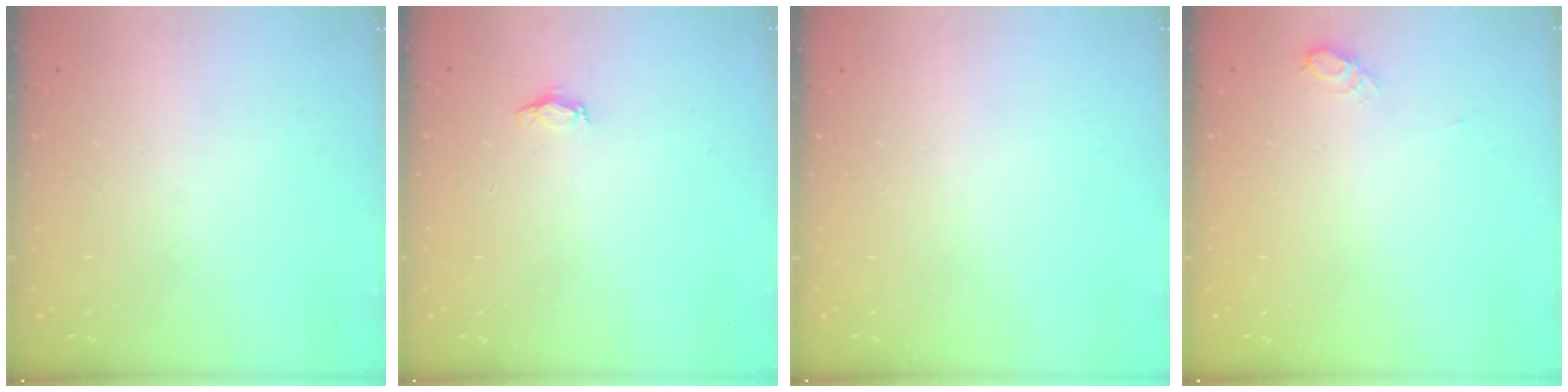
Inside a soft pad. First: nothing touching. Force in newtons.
{"total": 2.8, "press": 2.8, "slide": 0.4}
{"total": 0.0}
{"total": 5.7, "press": 5.4, "slide": 1.9}